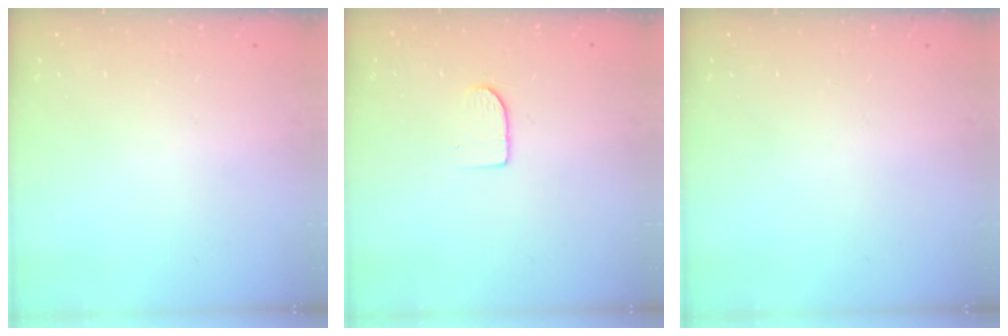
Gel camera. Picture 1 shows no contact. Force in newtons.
{"total": 6.0, "press": 5.9, "slide": 0.6}
{"total": 0.0}